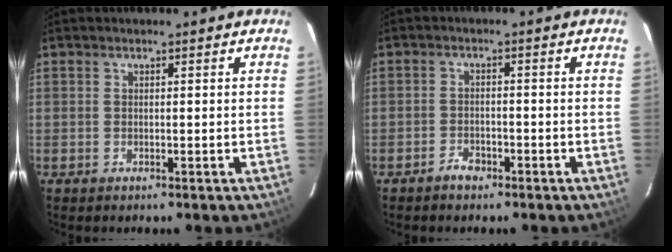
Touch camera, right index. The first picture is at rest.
{"total": 2.7, "force": [-2.0, 1.4, 1.0], "torque": [-0.024, 0.004, -0.034]}